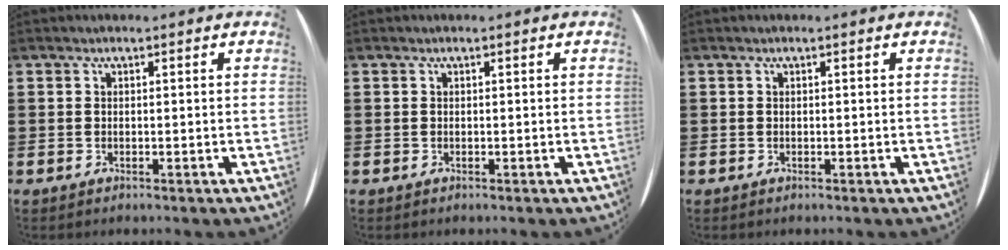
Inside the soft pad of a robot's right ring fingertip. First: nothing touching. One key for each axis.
{"total": 0.0}
{"total": 0.0}